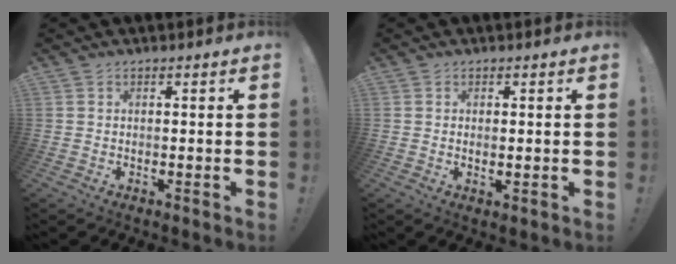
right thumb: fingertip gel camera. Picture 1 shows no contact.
{"total": 1.5, "force": [0.9, 0.4, 1.2], "torque": [-0.008, -0.007, 0.012]}